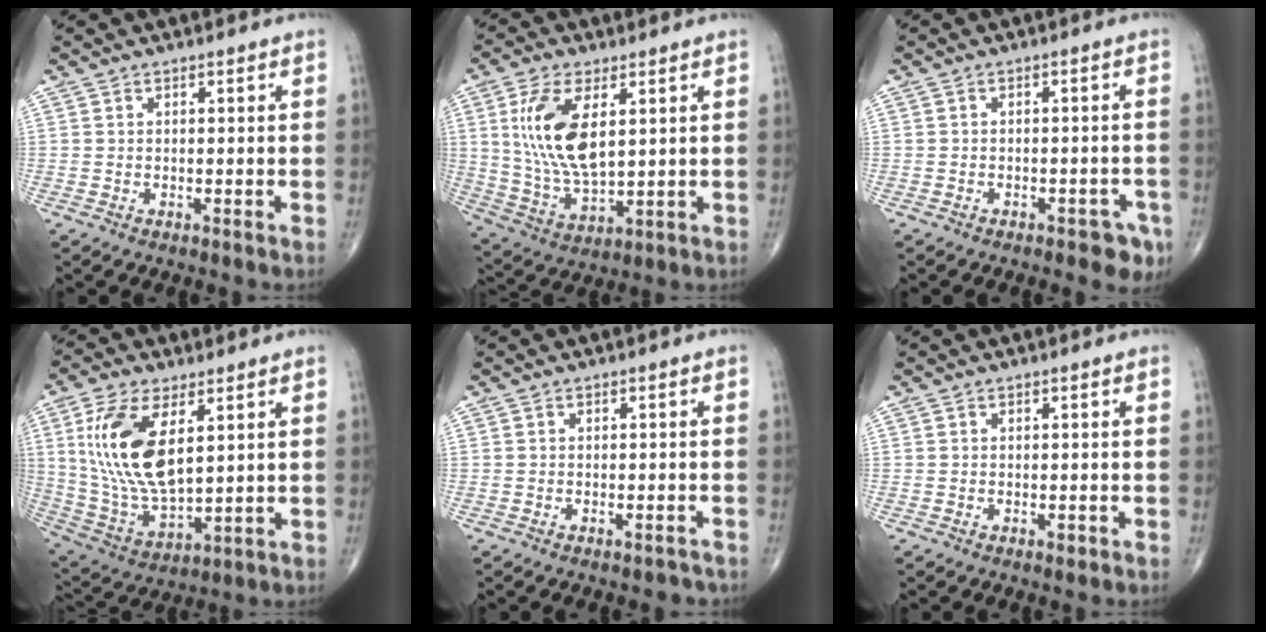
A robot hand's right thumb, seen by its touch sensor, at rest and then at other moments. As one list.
[{"total": 14.6, "force": [3.9, 7.0, 12.3], "torque": [-0.242, -0.020, 0.084]}, {"total": 4.9, "force": [-3.0, 2.4, 3.1], "torque": [-0.023, 0.016, -0.037]}, {"total": 17.5, "force": [4.9, 8.3, 14.6], "torque": [-0.291, -0.021, 0.105]}, {"total": 2.1, "force": [-1.9, 0.7, 0.7], "torque": [-0.013, 0.012, -0.020]}, {"total": 0.9, "force": [-0.5, 0.4, 0.6], "torque": [-0.009, -0.001, -0.007]}]